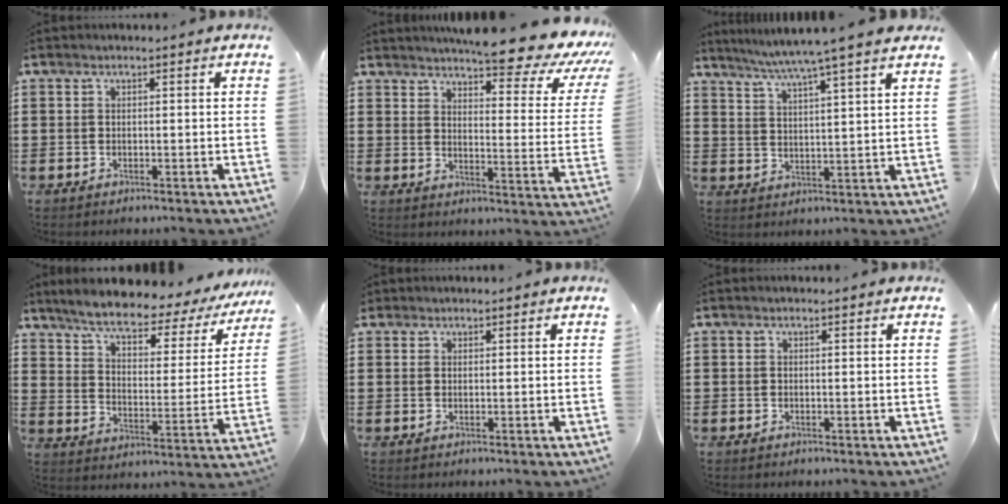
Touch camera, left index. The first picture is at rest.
{"total": 8.4, "force": [7.4, 0.5, 4.0], "torque": [-0.071, -0.062, 0.120]}
{"total": 6.1, "force": [5.1, -1.3, 3.1], "torque": [-0.075, -0.027, 0.085]}
{"total": 6.3, "force": [5.1, 0.9, 3.6], "torque": [-0.085, -0.031, 0.078]}
{"total": 0.8, "force": [0.7, 0.5, 0.1], "torque": [-0.004, 0.003, 0.013]}
{"total": 0.0}